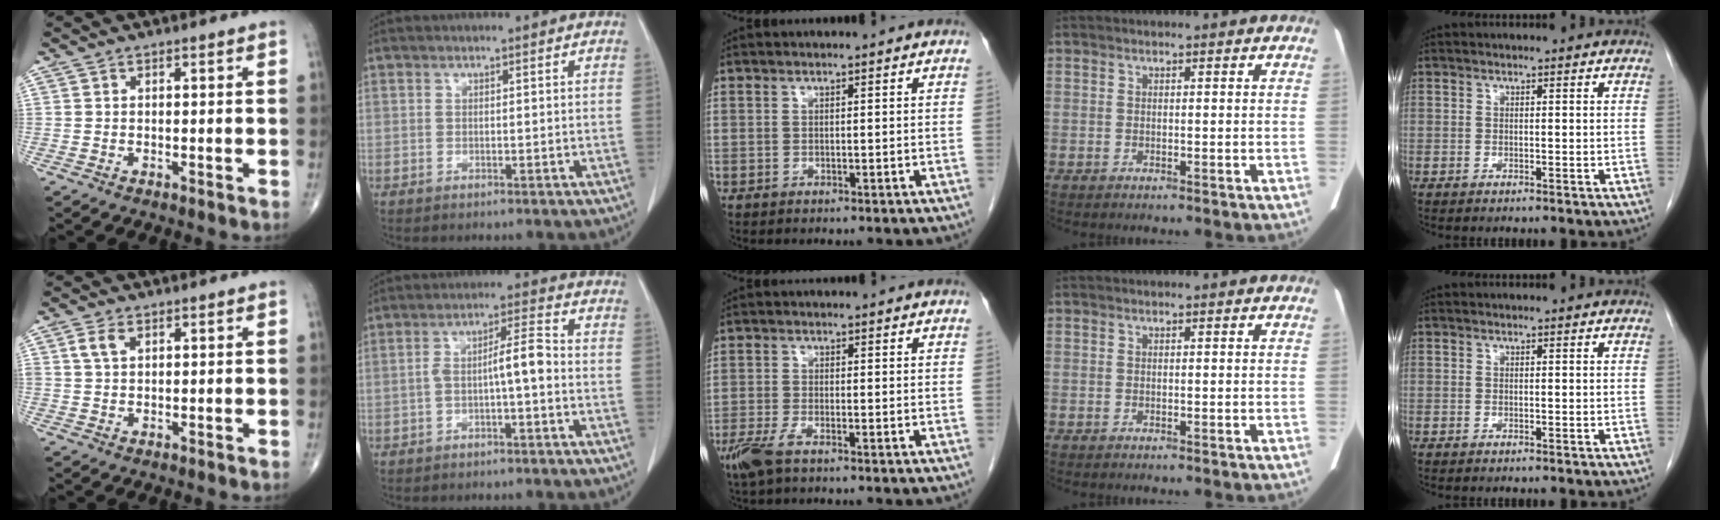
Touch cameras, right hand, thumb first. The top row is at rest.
{"thumb": {"total": 3.1, "force": [1.2, 1.8, 2.2], "torque": [-0.046, 0.006, 0.026]}, "index": {"total": 5.4, "force": [-1.2, 0.8, 5.2], "torque": [-0.090, 0.023, -0.019]}, "middle": {"total": 3.9, "force": [-2.6, 0.9, 2.8], "torque": [-0.066, -0.009, -0.052]}}